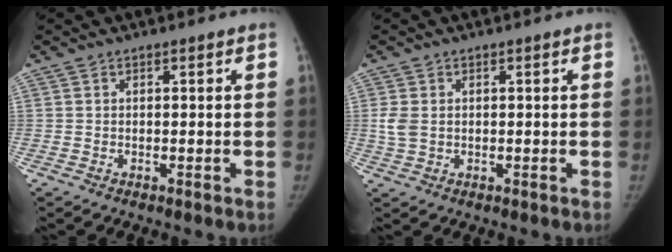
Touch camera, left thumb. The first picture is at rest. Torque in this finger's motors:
{"motor_torque": [0.06, 0.04, 0.08, -0.10, 0.03]}